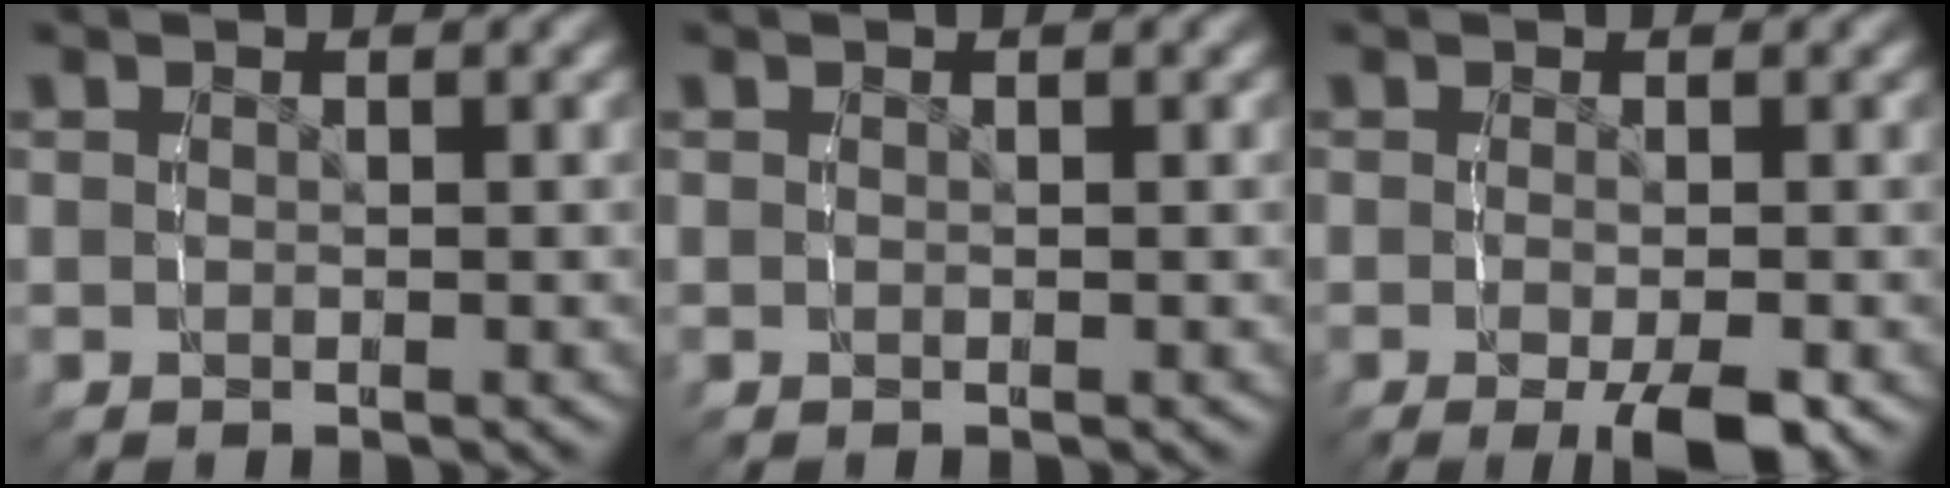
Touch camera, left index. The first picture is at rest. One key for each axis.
{"total": 0.0}
{"total": 3.3, "fx": -1.6, "fy": 0.6, "fz": 2.8, "tx": -0.046, "ty": -0.011, "tz": -0.023}